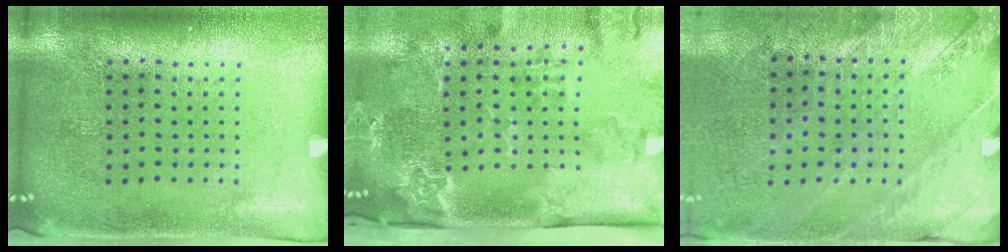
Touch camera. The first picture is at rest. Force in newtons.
{"total": 3.3, "press": 2.4, "slide": 2.3}
{"total": 2.5, "press": 2.2, "slide": 1.2}